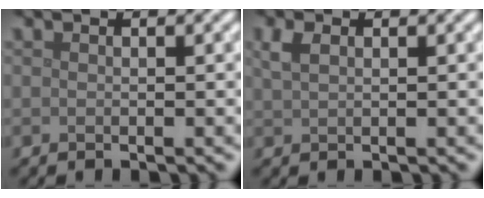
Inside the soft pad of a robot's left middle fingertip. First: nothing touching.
{"total": 1.6, "force": [0.8, 0.9, 1.1], "torque": [-0.028, 0.003, 0.018]}